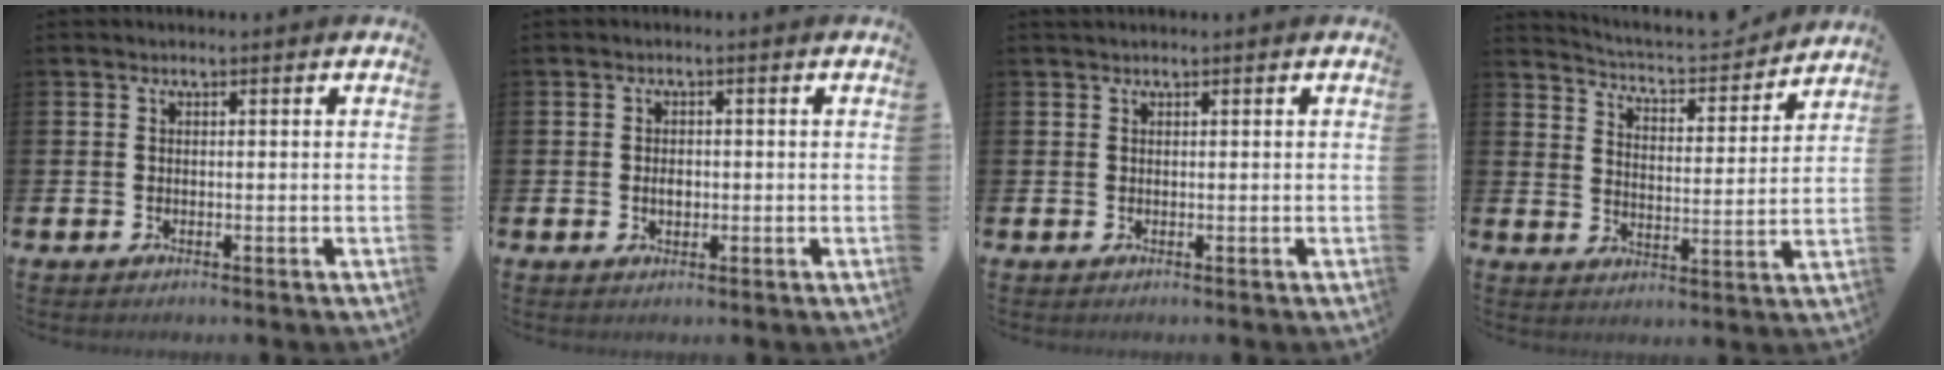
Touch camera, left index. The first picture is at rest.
{"total": 1.8, "force": [-0.1, 1.2, 1.3], "torque": [-0.012, 0.001, -0.007]}
{"total": 0.5, "force": [0.5, 0.1, 0.2], "torque": [-0.001, 0.002, 0.008]}
{"total": 5.1, "force": [5.0, 0.8, 0.9], "torque": [-0.045, -0.041, 0.081]}